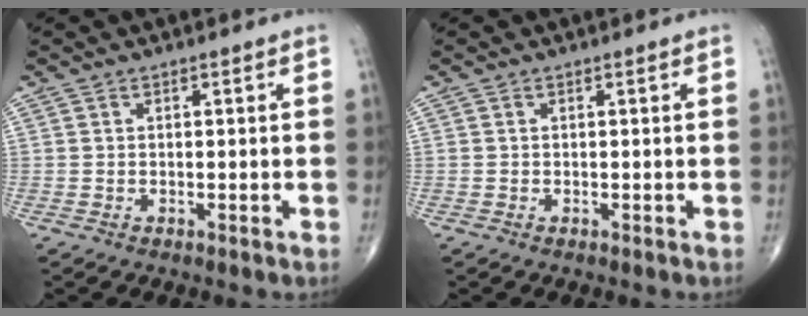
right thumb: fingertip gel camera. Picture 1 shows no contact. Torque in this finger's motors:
{"motor_torque": [-0.60, 0.11, -0.27, 0.06, -0.02]}